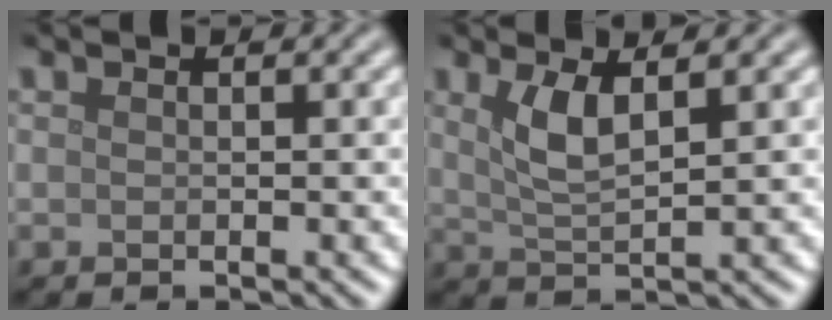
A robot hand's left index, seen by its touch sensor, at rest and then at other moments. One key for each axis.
{"total": 3.3, "fx": 1.4, "fy": 0.9, "fz": 2.8, "tx": -0.058, "ty": -0.004, "tz": 0.029}